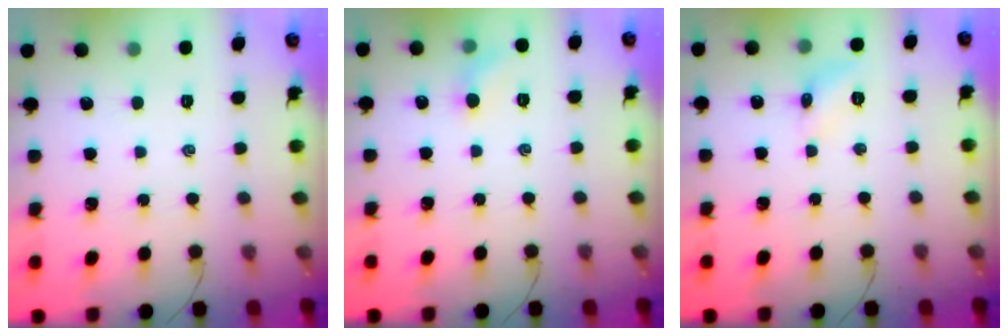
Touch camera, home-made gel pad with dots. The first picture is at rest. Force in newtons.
{"total": 6.0, "press": 5.7, "slide": 1.8}
{"total": 6.7, "press": 6.5, "slide": 1.6}